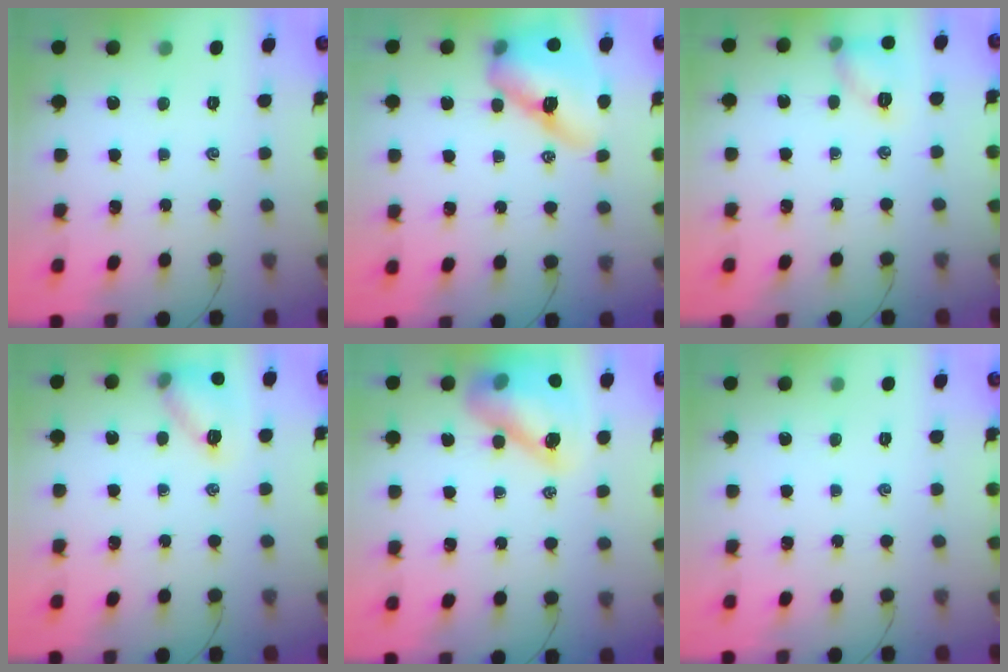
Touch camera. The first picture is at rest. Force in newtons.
{"total": 14.5, "press": 13.8, "slide": 4.3}
{"total": 7.8, "press": 7.8, "slide": 0.3}
{"total": 11.3, "press": 11.2, "slide": 1.5}
{"total": 14.3, "press": 13.8, "slide": 3.7}
{"total": 0.0}